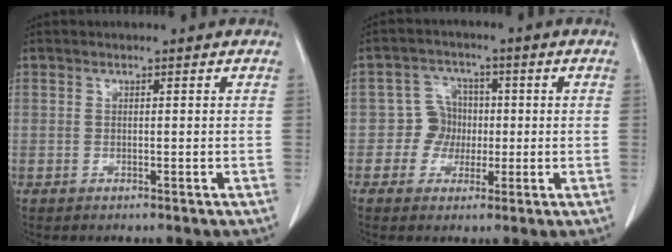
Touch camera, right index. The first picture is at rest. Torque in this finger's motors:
{"motor_torque": [-0.04, 0.00, -0.01, -0.01]}